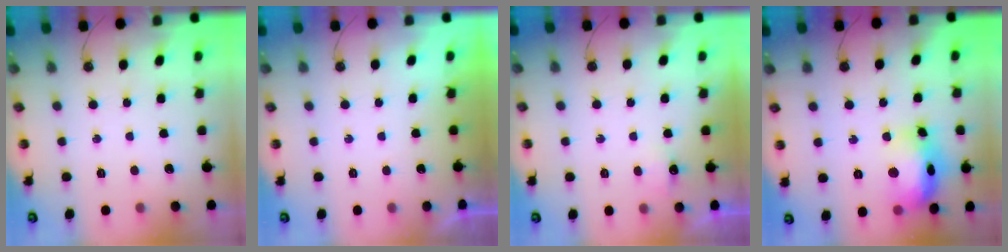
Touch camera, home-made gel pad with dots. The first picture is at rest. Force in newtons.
{"total": 0.0}
{"total": 4.1, "press": 4.0, "slide": 1.0}
{"total": 15.6, "press": 15.5, "slide": 1.7}